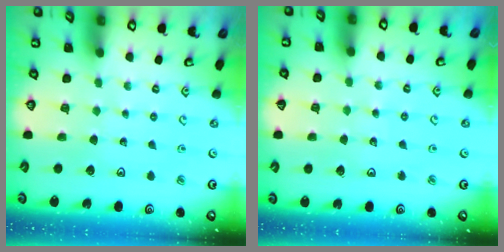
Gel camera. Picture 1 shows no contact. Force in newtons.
{"total": 2.7, "press": 2.6, "slide": 0.3}